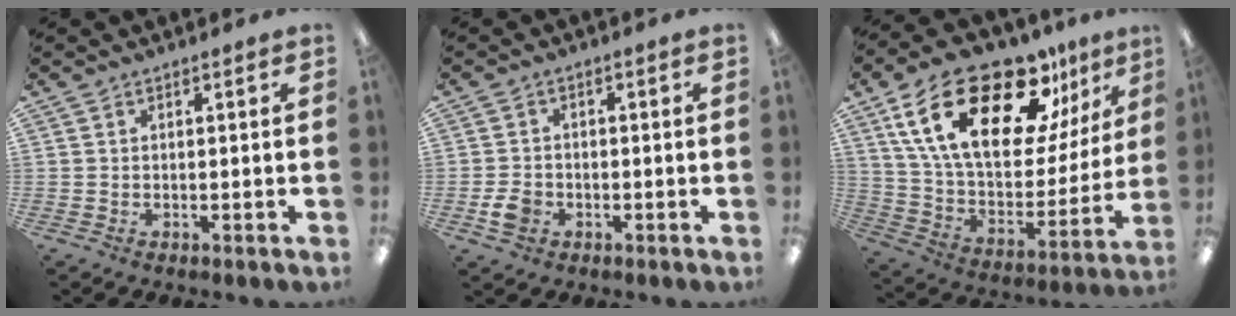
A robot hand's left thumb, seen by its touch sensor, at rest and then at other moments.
{"total": 3.9, "force": [-1.5, 3.0, 2.0], "torque": [-0.044, 0.004, -0.029]}
{"total": 26.7, "force": [16.3, 11.6, 17.7], "torque": [-0.315, -0.092, 0.280]}